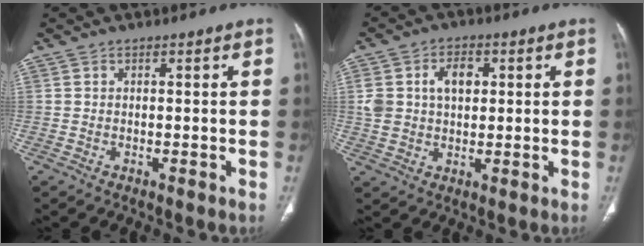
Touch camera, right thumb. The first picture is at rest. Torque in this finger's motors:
{"motor_torque": [0.74, 0.67, 0.84, -0.08, 0.03]}